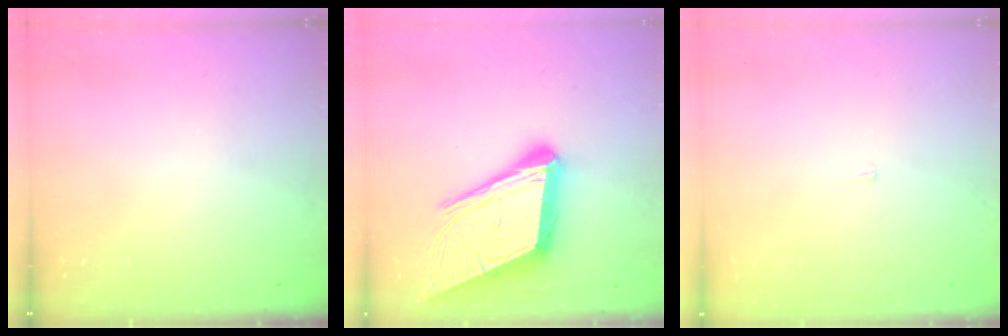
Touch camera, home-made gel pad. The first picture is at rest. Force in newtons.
{"total": 18.1, "press": 17.5, "slide": 4.3}
{"total": 1.9, "press": 1.9, "slide": 0.1}